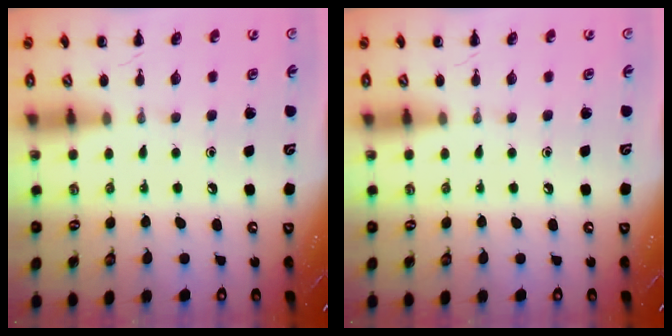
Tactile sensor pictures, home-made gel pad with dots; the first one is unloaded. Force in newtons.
{"total": 0.0}